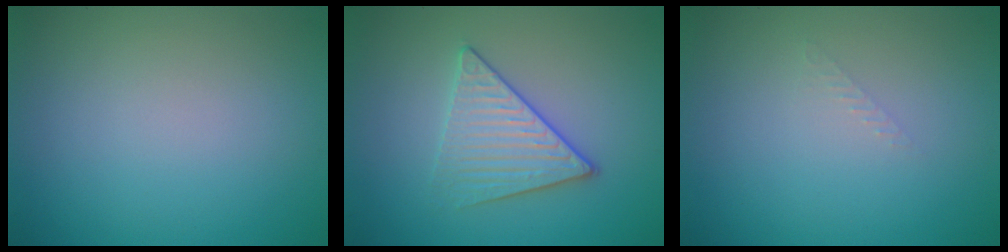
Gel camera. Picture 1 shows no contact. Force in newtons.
{"total": 3.4, "press": 3.2, "slide": 1.1}
{"total": 0.8, "press": 0.7, "slide": 0.2}